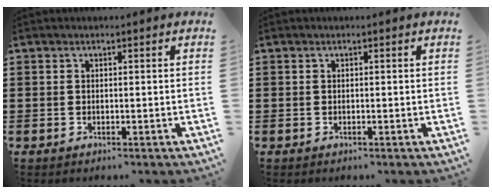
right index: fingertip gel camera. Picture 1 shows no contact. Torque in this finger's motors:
{"motor_torque": [0.02, 0.02, 0.00, 0.00]}